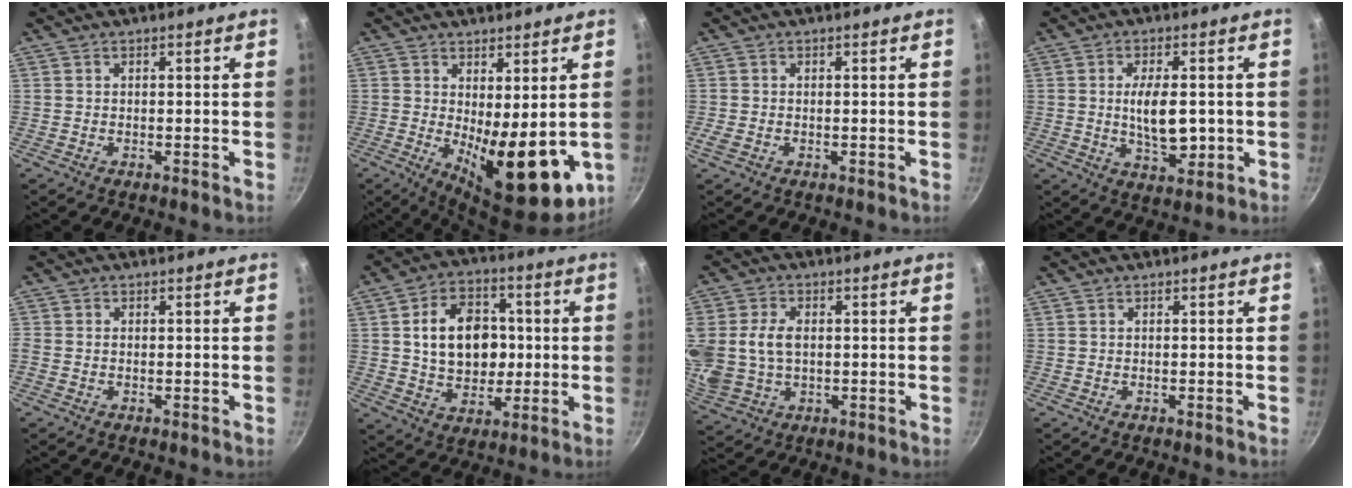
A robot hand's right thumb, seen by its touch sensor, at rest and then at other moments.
{"total": 13.4, "force": [-0.7, 5.2, 12.3], "torque": [-0.146, -0.021, 0.006]}
{"total": 1.4, "force": [-0.4, 1.0, 0.9], "torque": [-0.018, 0.001, -0.009]}
{"total": 9.1, "force": [-0.2, 4.6, 7.8], "torque": [-0.113, -0.005, 0.003]}
{"total": 0.7, "force": [-0.2, 0.6, 0.4], "torque": [-0.008, 0.002, -0.007]}
{"total": 15.0, "force": [1.3, 11.3, 9.8], "torque": [-0.116, 0.016, 0.025]}
{"total": 13.6, "force": [1.2, 10.0, 9.1], "torque": [-0.199, 0.007, 0.029]}
{"total": 0.0}